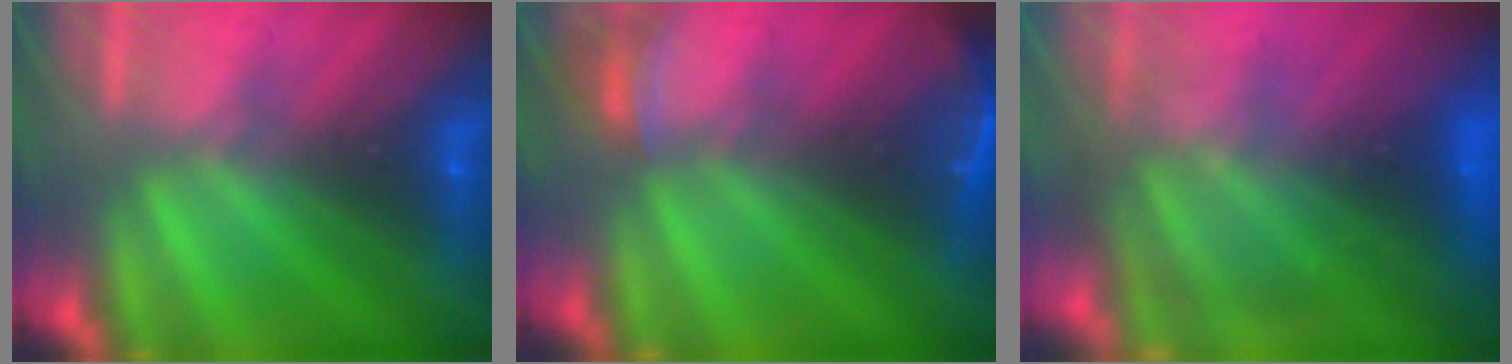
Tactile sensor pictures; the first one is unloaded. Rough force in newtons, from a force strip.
{"total": 2.8}
{"total": 9.0}